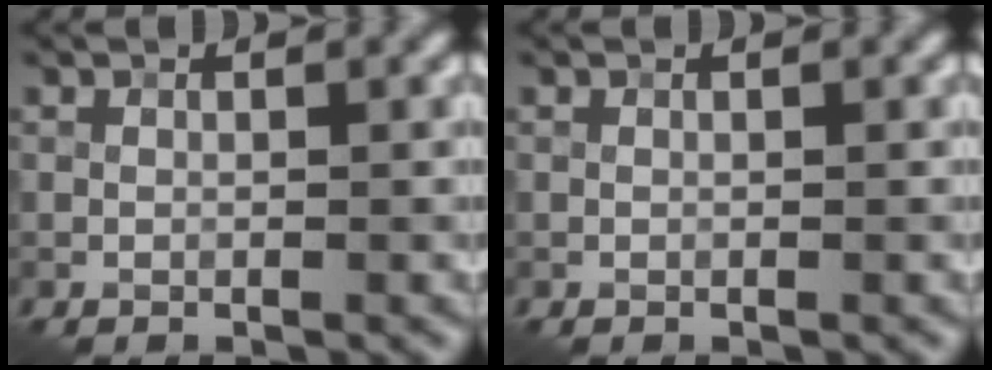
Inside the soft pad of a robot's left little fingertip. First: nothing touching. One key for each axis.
{"total": 0.0}